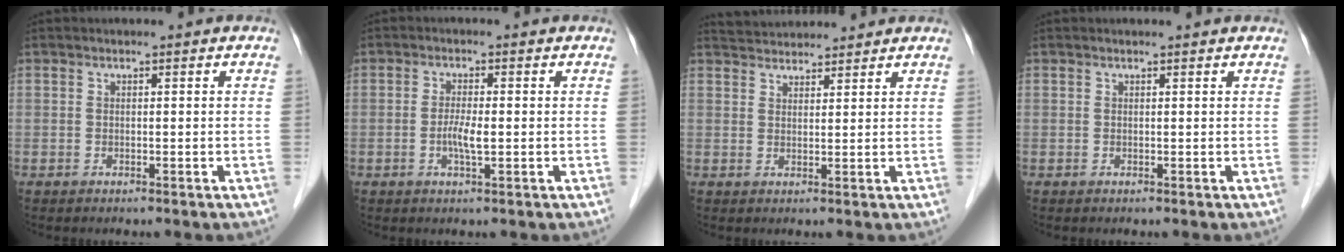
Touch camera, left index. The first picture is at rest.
{"total": 2.9, "force": [-0.5, 0.4, 2.8], "torque": [-0.058, -0.002, -0.010]}
{"total": 7.4, "force": [7.3, 0.7, 1.4], "torque": [-0.033, 0.031, 0.122]}
{"total": 1.2, "force": [1.2, 0.1, 0.3], "torque": [-0.013, 0.008, 0.014]}